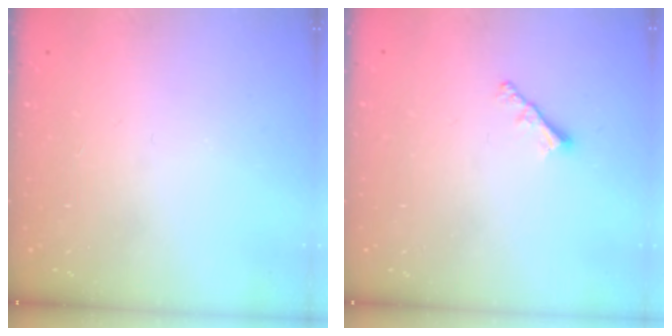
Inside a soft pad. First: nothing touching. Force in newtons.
{"total": 1.9, "press": 1.9, "slide": 0.5}